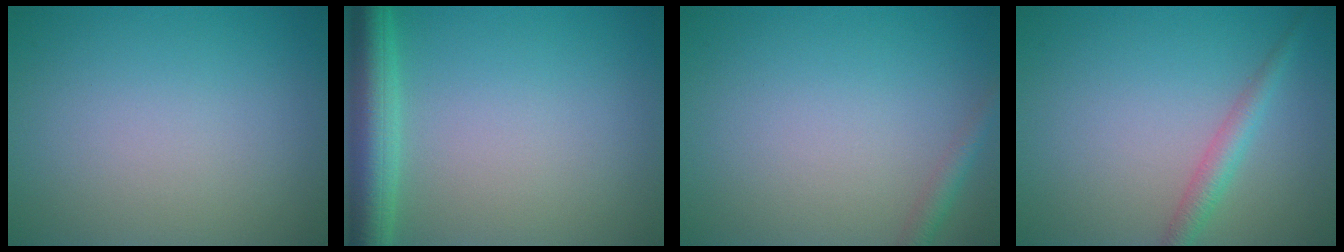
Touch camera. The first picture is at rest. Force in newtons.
{"total": 4.9, "press": 4.9, "slide": 0.2}
{"total": 1.5, "press": 1.5, "slide": 0.1}
{"total": 2.2, "press": 2.2, "slide": 0.1}